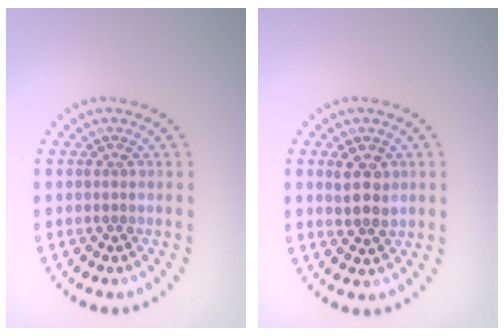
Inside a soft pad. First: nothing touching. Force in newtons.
{"total": 2.5, "press": 2.4, "slide": 0.8}